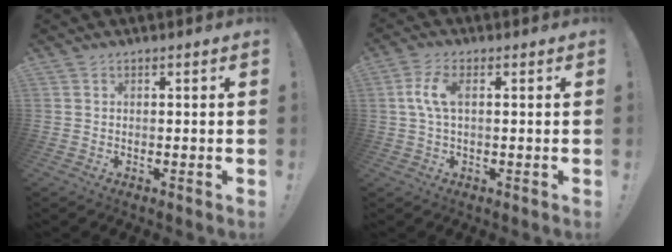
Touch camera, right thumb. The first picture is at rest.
{"total": 6.4, "force": [0.8, 2.7, 5.7], "torque": [-0.129, 0.002, 0.012]}